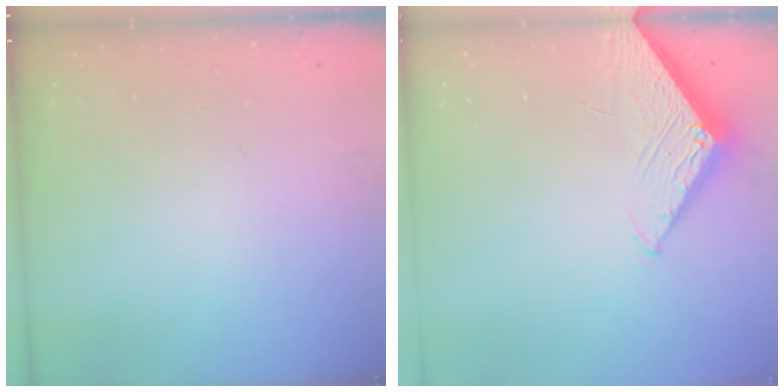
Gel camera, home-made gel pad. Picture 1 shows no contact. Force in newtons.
{"total": 6.1, "press": 6.1, "slide": 0.5}